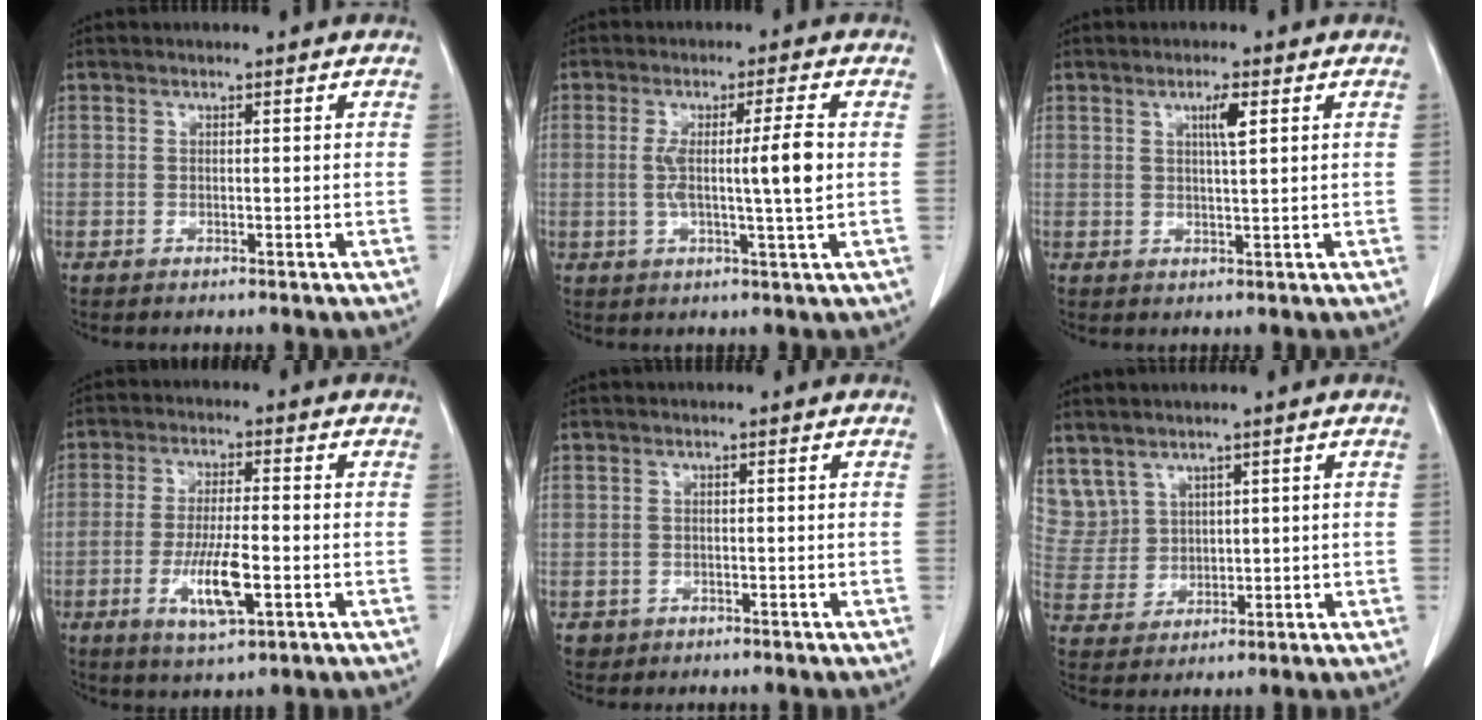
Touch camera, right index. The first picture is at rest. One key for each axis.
{"total": 7.3, "fx": 0.3, "fy": -0.6, "fz": 7.3, "tx": -0.123, "ty": 0.000, "tz": 0.008}
{"total": 3.0, "fx": 1.2, "fy": 0.0, "fz": 2.7, "tx": -0.048, "ty": -0.001, "tz": 0.020}
{"total": 8.4, "fx": -2.6, "fy": 1.6, "fz": 7.8, "tx": -0.148, "ty": -0.009, "tz": -0.042}
{"total": 1.6, "fx": -0.5, "fy": 1.5, "fz": -0.1, "tx": -0.005, "ty": 0.007, "tz": -0.004}
{"total": 8.1, "fx": 4.9, "fy": 6.4, "fz": 1.4, "tx": -0.051, "ty": 0.025, "tz": 0.124}